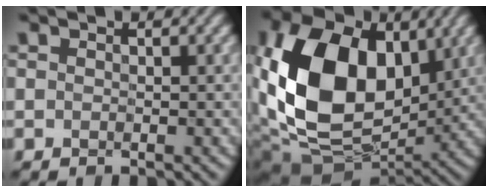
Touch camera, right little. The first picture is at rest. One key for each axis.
{"total": 14.8, "fx": 1.5, "fy": 10.1, "fz": 10.7, "tx": -0.226, "ty": -0.007, "tz": 0.027}